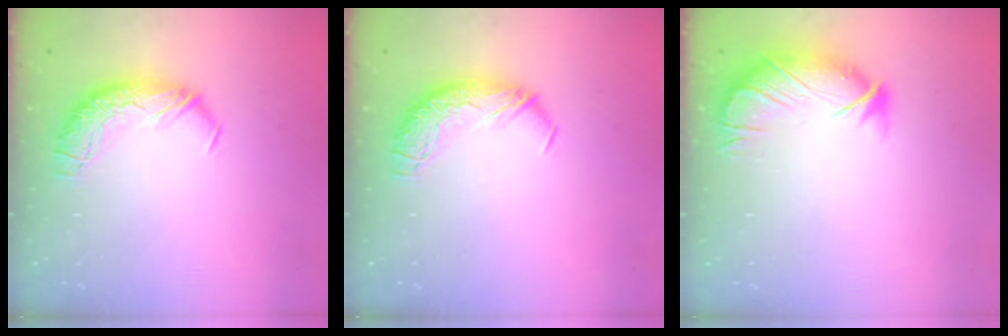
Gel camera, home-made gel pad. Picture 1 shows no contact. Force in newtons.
{"total": 0.0}
{"total": 3.9, "press": 3.4, "slide": 1.9}